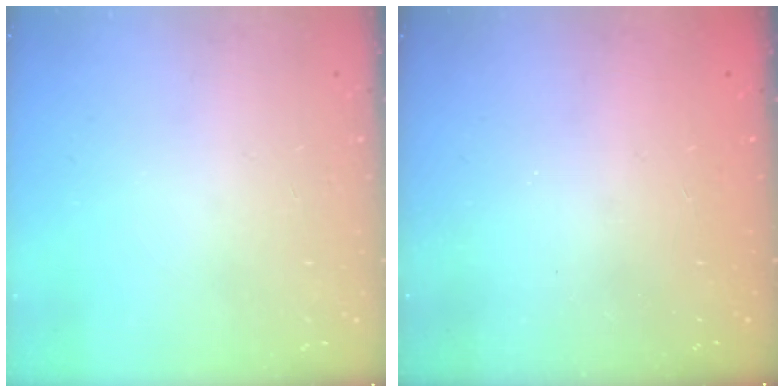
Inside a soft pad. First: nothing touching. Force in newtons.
{"total": 2.3, "press": 2.2, "slide": 0.8}